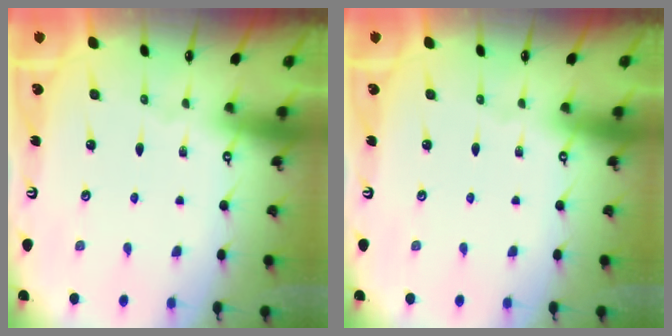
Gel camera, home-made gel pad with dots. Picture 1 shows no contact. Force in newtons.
{"total": 0.0}